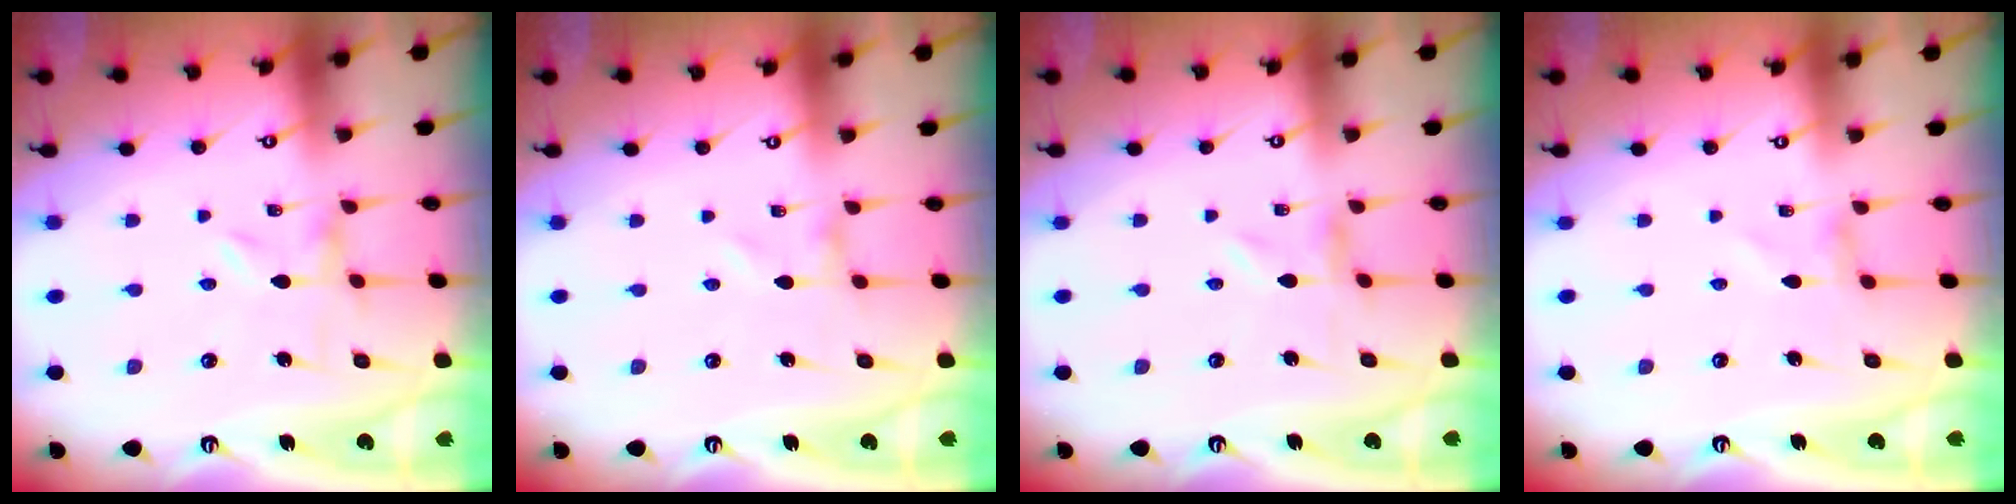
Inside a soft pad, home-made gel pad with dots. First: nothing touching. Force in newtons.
{"total": 0.0}
{"total": 0.0}
{"total": 0.8, "press": 0.8, "slide": 0.1}